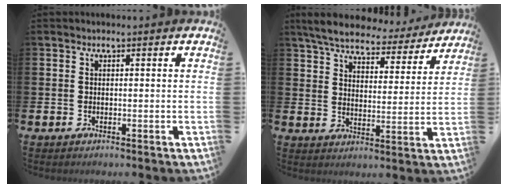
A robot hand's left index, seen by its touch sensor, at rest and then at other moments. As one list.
[{"total": 6.8, "force": [6.2, 1.7, 2.0], "torque": [-0.061, -0.039, 0.106]}]